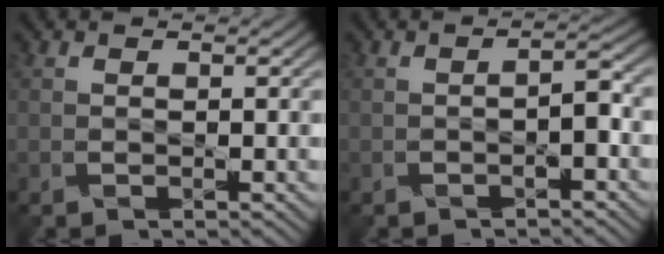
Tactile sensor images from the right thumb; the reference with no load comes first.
{"total": 2.5, "force": [-1.4, 0.3, 2.0], "torque": [-0.029, 0.015, -0.023]}